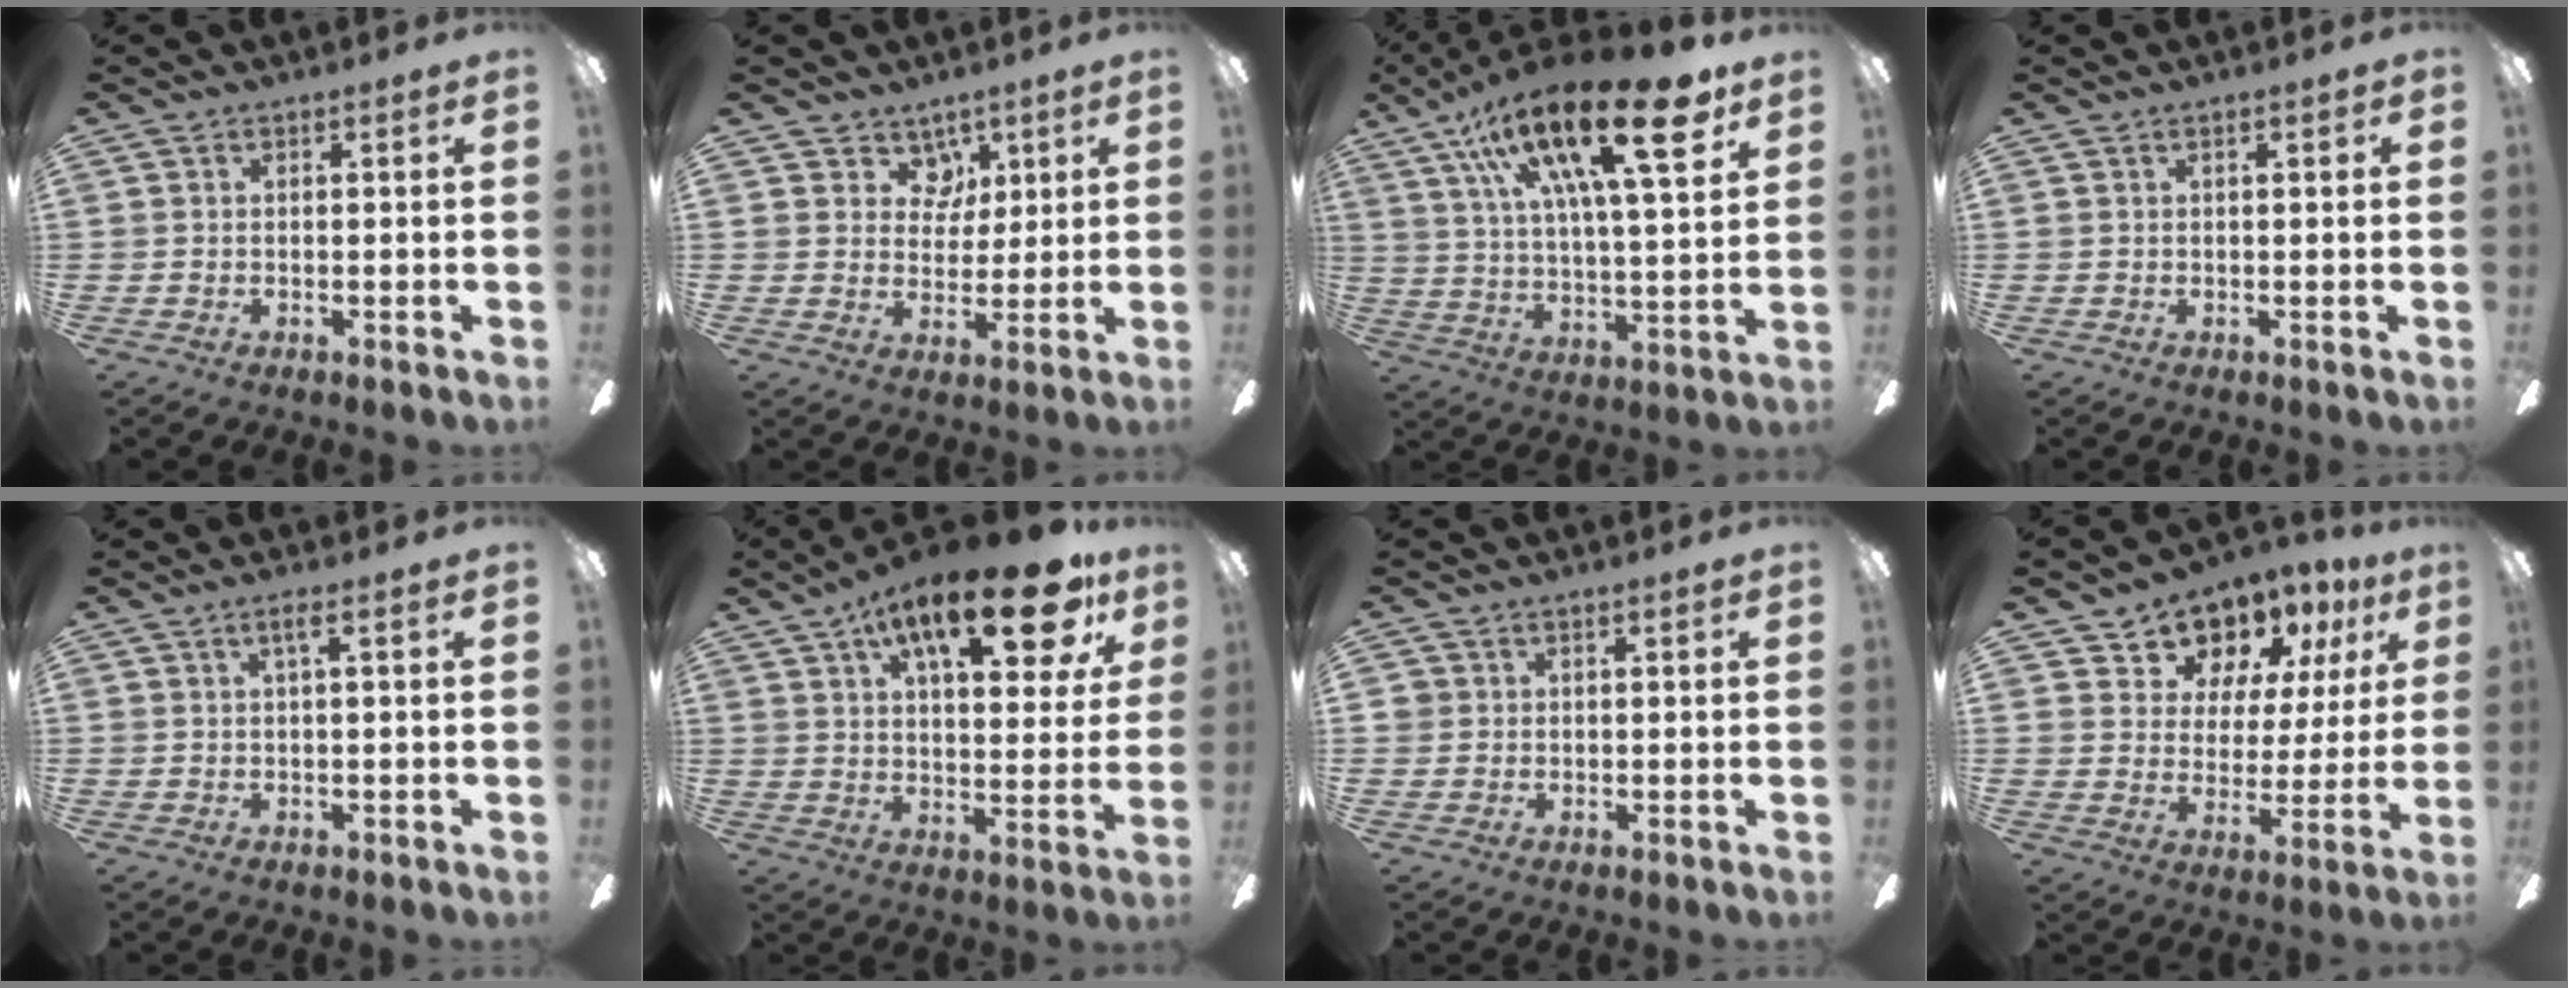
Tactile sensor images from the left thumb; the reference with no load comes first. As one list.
[{"total": 6.4, "force": [3.9, 5.0, 1.1], "torque": [-0.012, -0.015, 0.070]}, {"total": 25.9, "force": [14.0, 8.3, 20.2], "torque": [-0.335, -0.065, 0.223]}, {"total": 1.3, "force": [0.7, 0.3, 1.1], "torque": [-0.022, 0.003, 0.012]}, {"total": 2.5, "force": [1.0, 0.1, 2.3], "torque": [-0.047, 0.005, 0.015]}, {"total": 22.9, "force": [13.1, 8.3, 16.8], "torque": [-0.248, -0.058, 0.206]}, {"total": 1.4, "force": [0.4, 1.3, 0.4], "torque": [-0.007, 0.005, 0.006]}, {"total": 13.7, "force": [11.7, 6.7, 2.5], "torque": [-0.056, -0.094, 0.219]}]